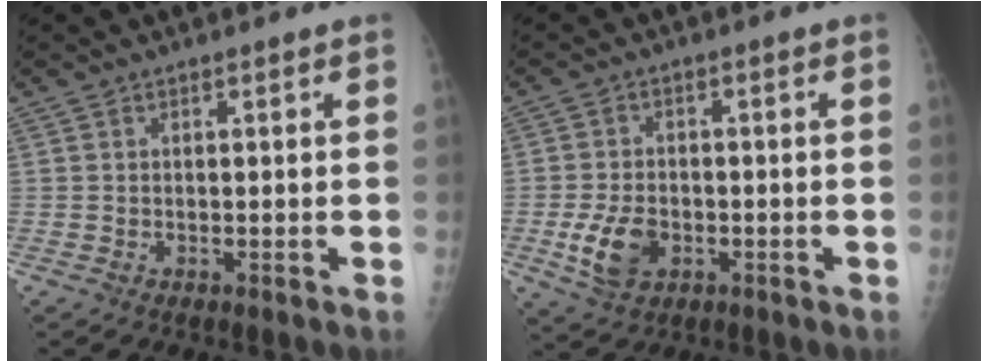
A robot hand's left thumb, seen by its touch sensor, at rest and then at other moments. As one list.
[{"total": 7.3, "force": [-2.1, 5.0, 4.9], "torque": [-0.087, 0.003, -0.033]}]